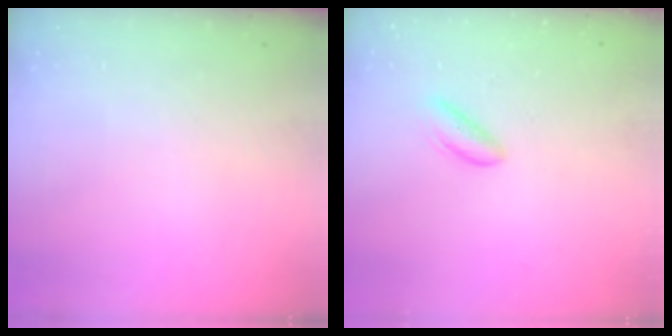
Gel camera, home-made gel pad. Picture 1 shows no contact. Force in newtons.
{"total": 2.3, "press": 2.3, "slide": 0.3}